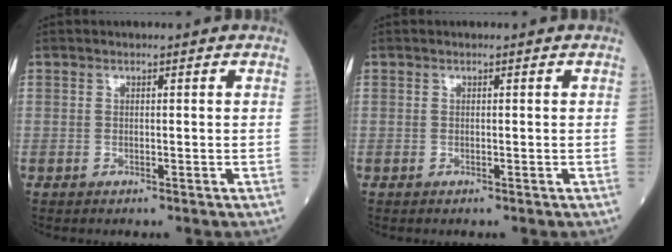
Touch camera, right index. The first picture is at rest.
{"total": 0.0}